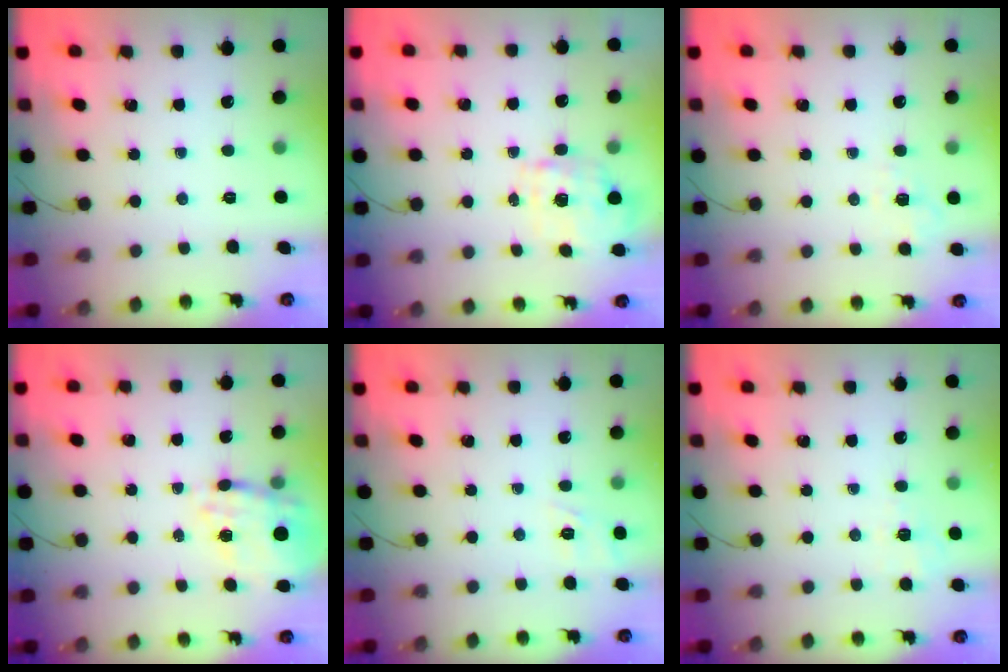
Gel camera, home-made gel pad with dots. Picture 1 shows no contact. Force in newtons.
{"total": 1.8, "press": 1.7, "slide": 0.5}
{"total": 2.4, "press": 1.7, "slide": 1.7}
{"total": 15.8, "press": 15.5, "slide": 3.2}
{"total": 2.4, "press": 1.8, "slide": 1.5}
{"total": 2.0, "press": 0.8, "slide": 1.8}